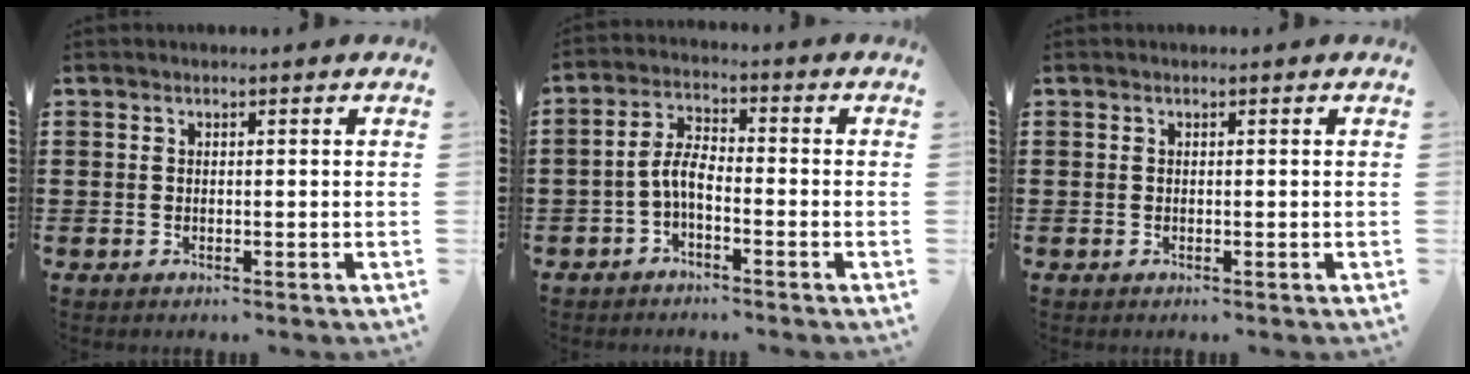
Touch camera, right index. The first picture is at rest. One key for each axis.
{"total": 4.4, "fx": -1.6, "fy": 1.7, "fz": 3.7, "tx": -0.088, "ty": 0.005, "tz": -0.039}
{"total": 0.0}